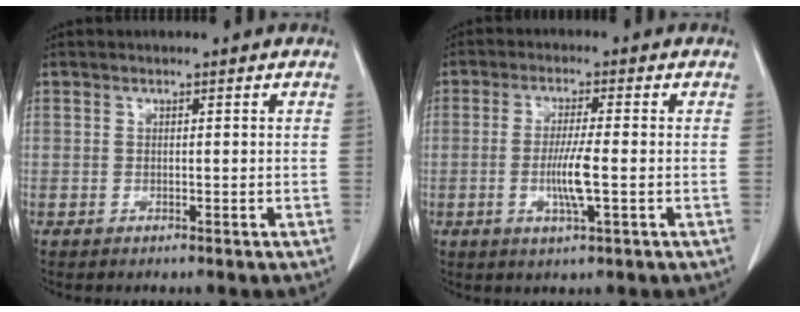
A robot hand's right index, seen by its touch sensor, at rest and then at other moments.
{"total": 5.7, "force": [-1.2, 0.1, 5.5], "torque": [-0.109, -0.011, -0.021]}